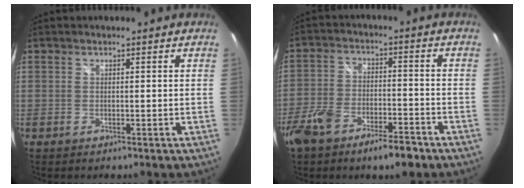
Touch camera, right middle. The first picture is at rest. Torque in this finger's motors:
{"motor_torque": [1.17, -0.97, 0.56, 0.14]}